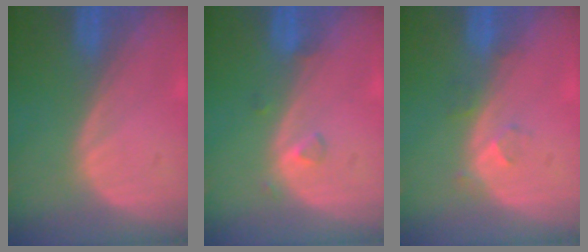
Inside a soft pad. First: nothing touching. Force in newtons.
{"total": 1.5, "press": 1.5, "slide": 0.1}
{"total": 2.7, "press": 2.3, "slide": 1.5}